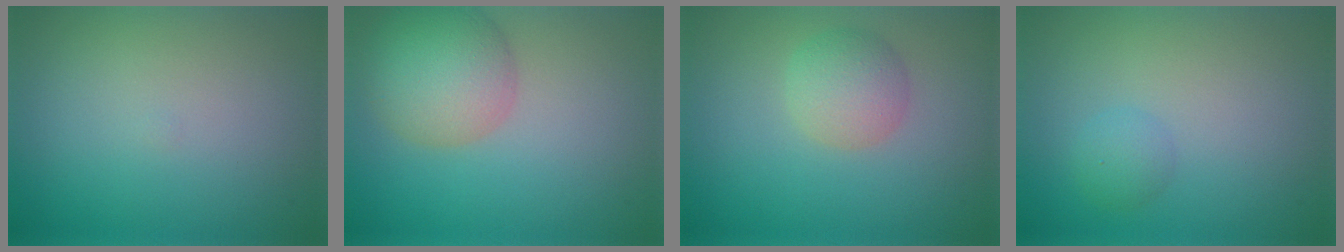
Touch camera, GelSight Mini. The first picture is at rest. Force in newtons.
{"total": 6.7, "press": 6.7, "slide": 0.5}
{"total": 2.9, "press": 2.9, "slide": 0.0}
{"total": 1.4, "press": 1.3, "slide": 0.2}